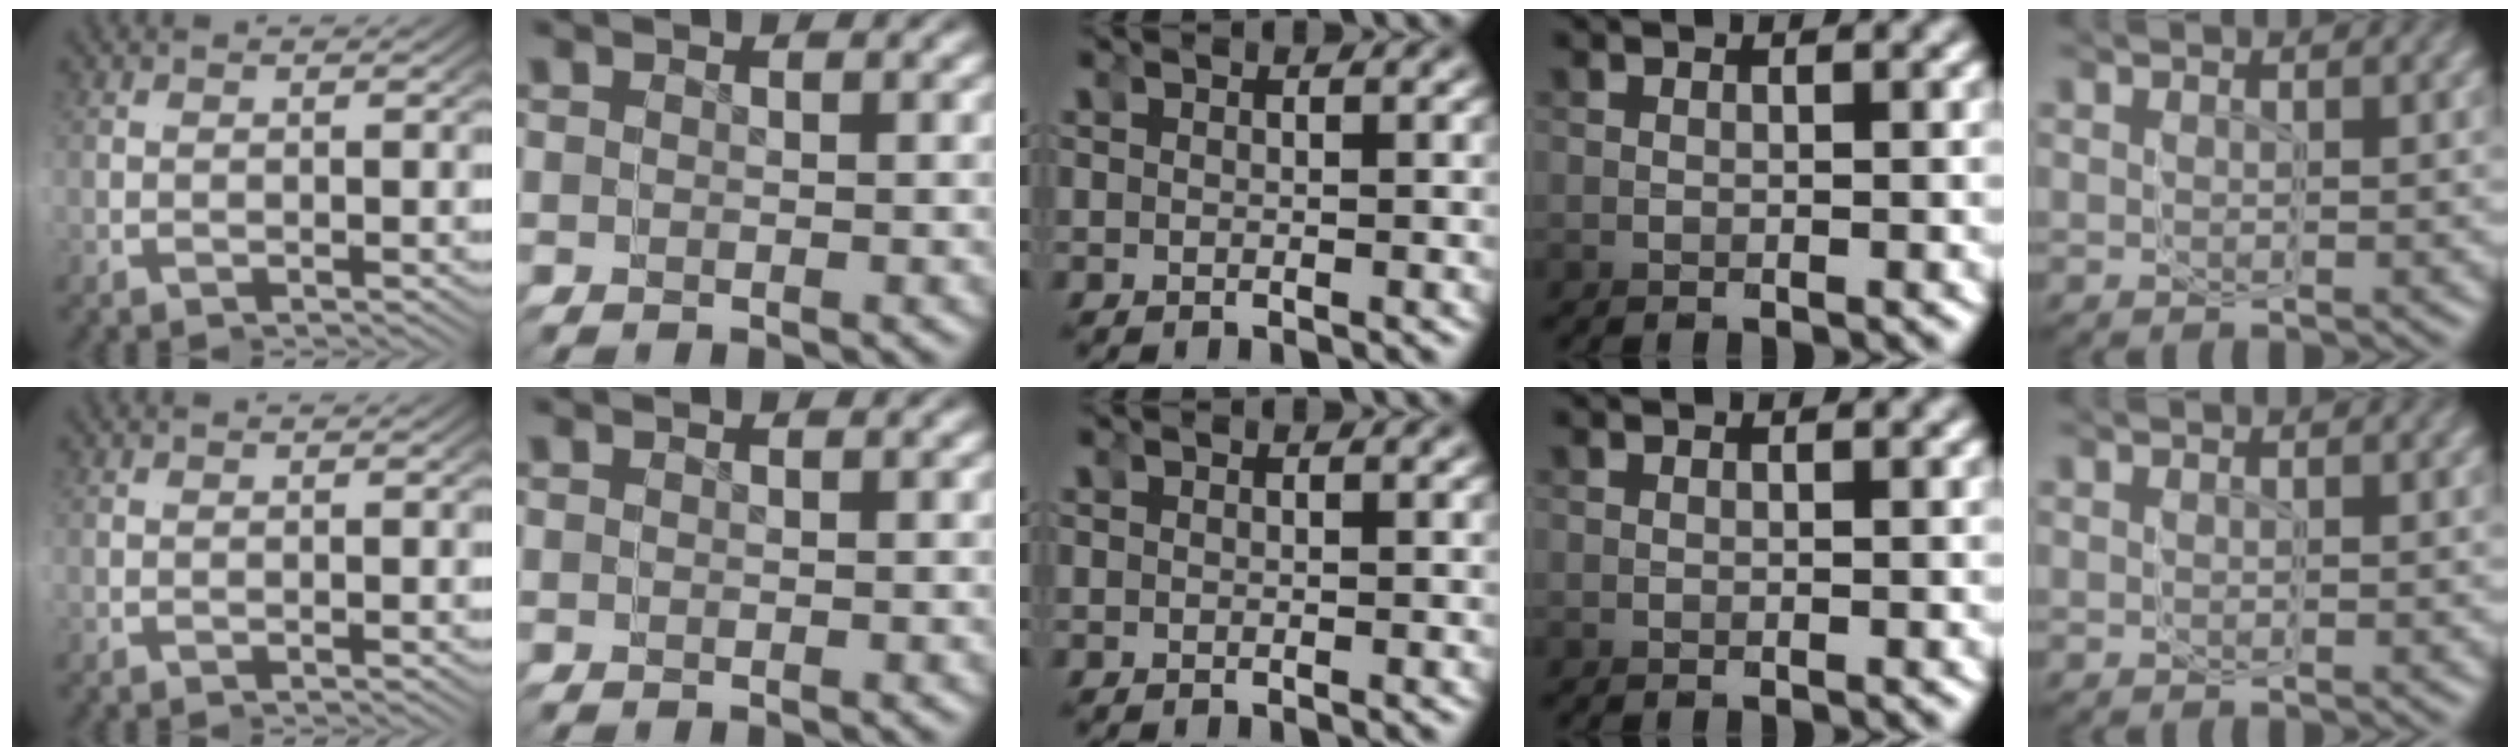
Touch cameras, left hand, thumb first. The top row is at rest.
{}